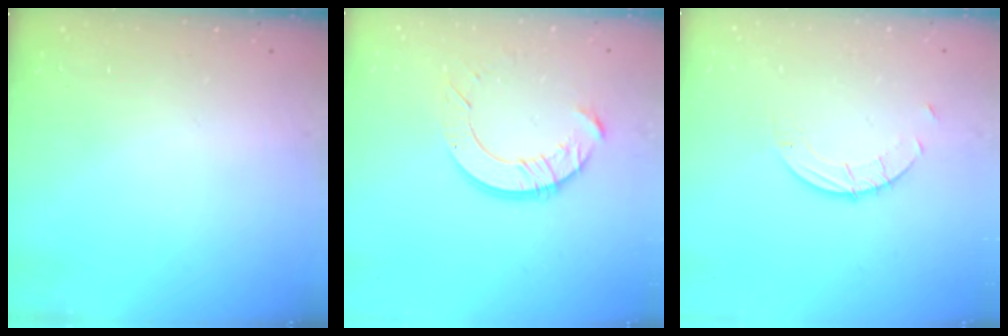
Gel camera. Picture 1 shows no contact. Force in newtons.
{"total": 9.6, "press": 9.6, "slide": 1.0}
{"total": 2.5, "press": 2.5, "slide": 0.2}